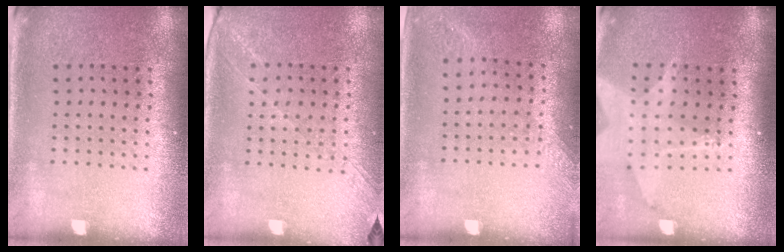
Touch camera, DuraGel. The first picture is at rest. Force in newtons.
{"total": 1.3, "press": 1.2, "slide": 0.5}
{"total": 1.3, "press": 1.1, "slide": 0.8}
{"total": 1.8, "press": 1.5, "slide": 1.0}